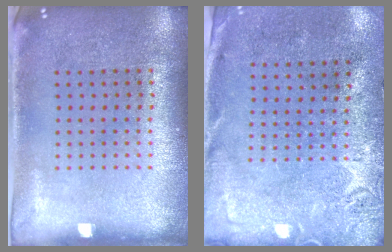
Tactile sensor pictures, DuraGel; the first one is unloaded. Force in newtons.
{"total": 2.7, "press": 2.2, "slide": 1.6}